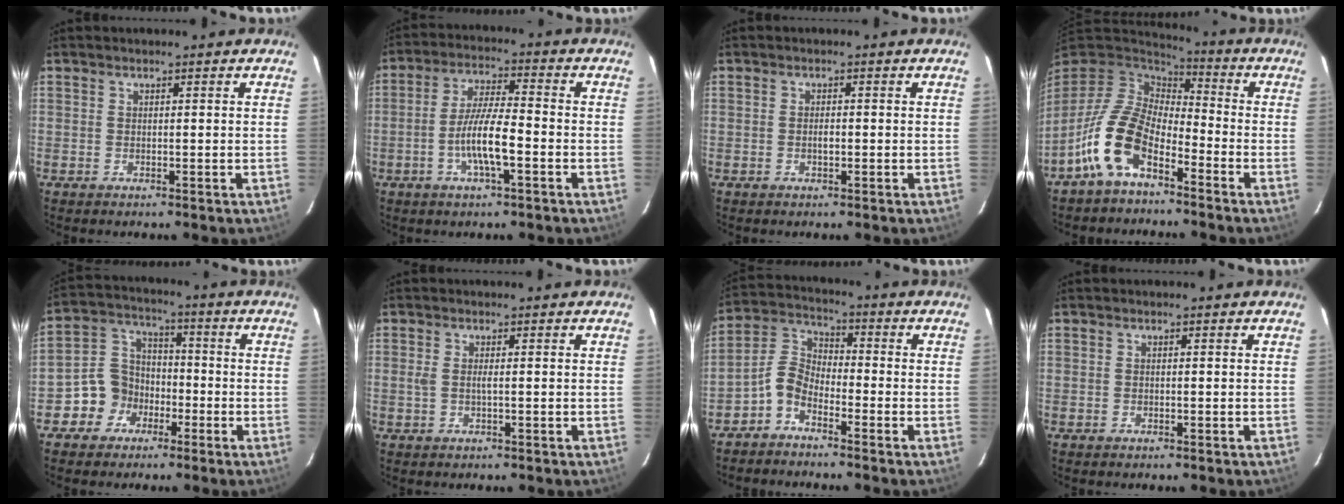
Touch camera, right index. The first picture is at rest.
{"total": 8.4, "force": [-2.9, 1.2, 7.7], "torque": [-0.152, 0.001, -0.055]}
{"total": 1.1, "force": [-0.2, 0.5, 0.9], "torque": [-0.016, 0.002, -0.004]}
{"total": 13.0, "force": [-7.2, 6.4, 8.7], "torque": [-0.179, 0.004, -0.149]}
{"total": 8.3, "force": [-4.2, 7.0, 1.6], "torque": [-0.037, 0.040, -0.077]}
{"total": 1.3, "force": [0.0, -0.1, 1.3], "torque": [-0.027, 0.000, 0.000]}
{"total": 5.5, "force": [-3.8, 2.9, 2.8], "torque": [-0.068, 0.020, -0.087]}
{"total": 0.0}